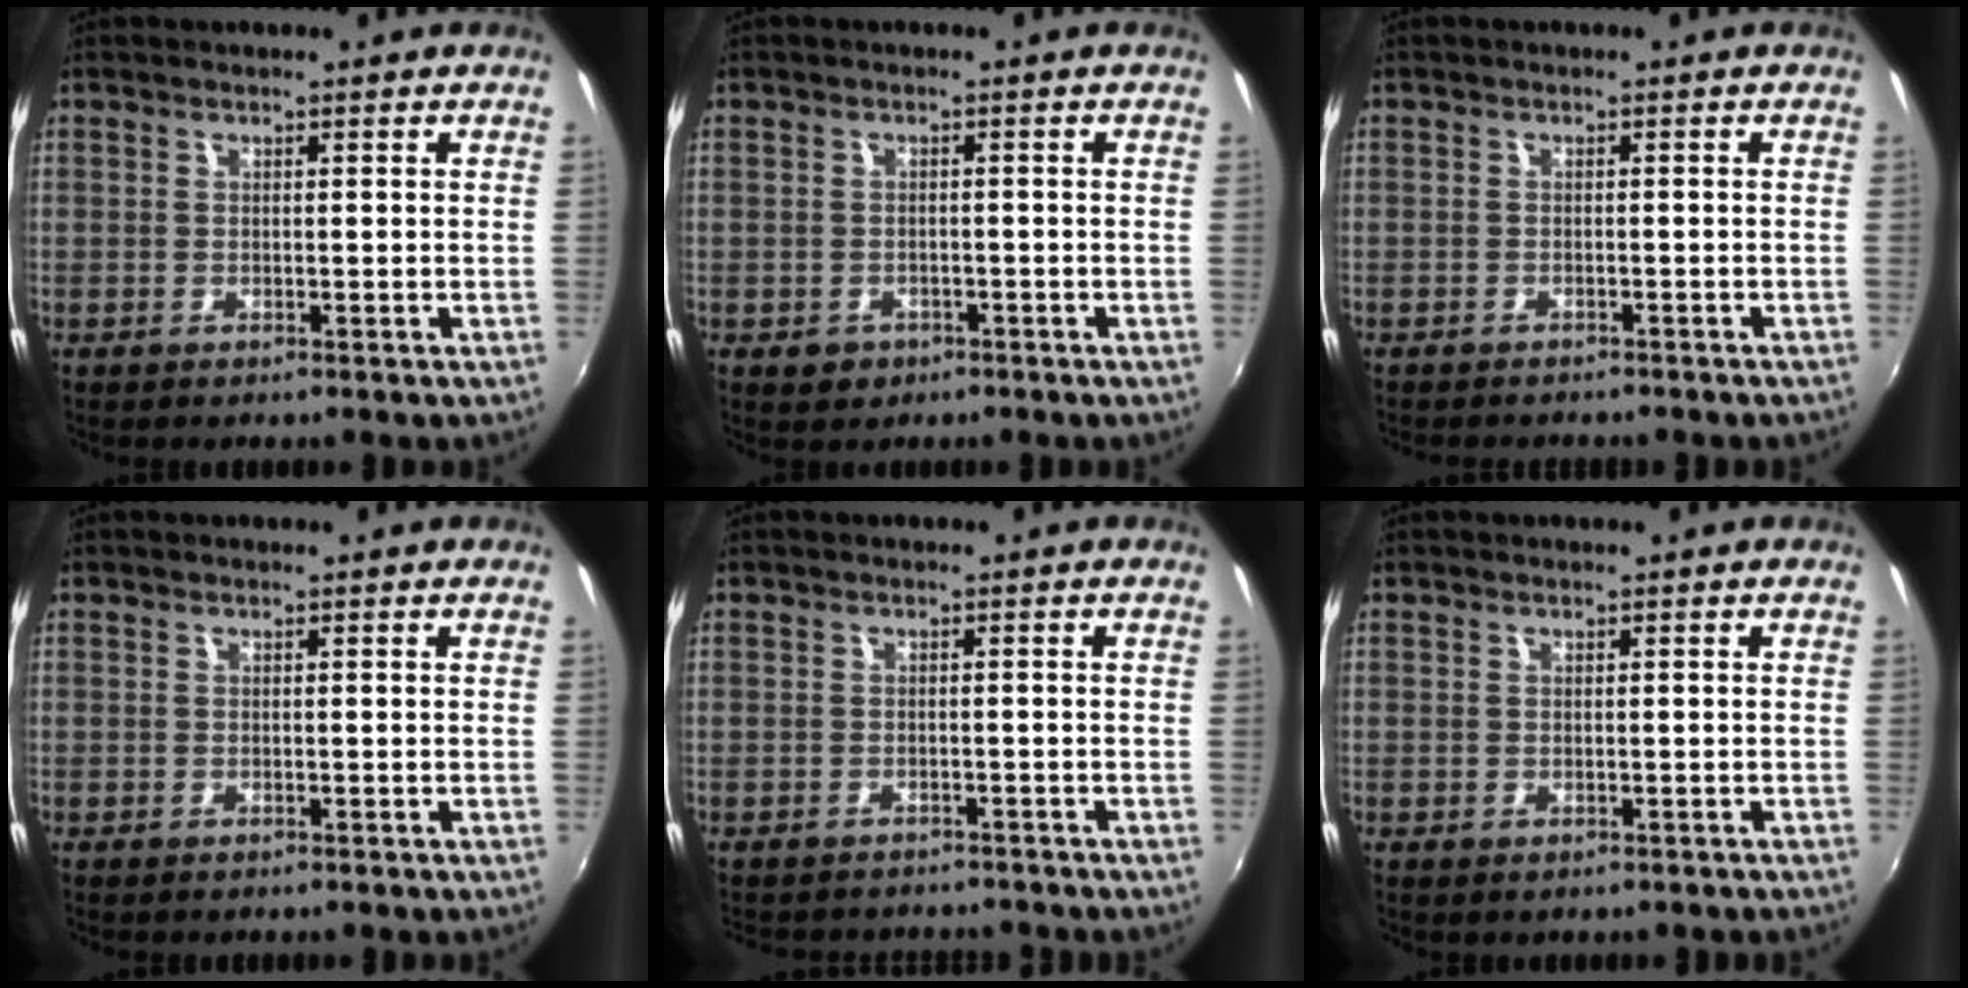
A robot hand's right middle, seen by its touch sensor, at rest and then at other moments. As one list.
[{"total": 2.8, "force": [-1.3, 2.3, 0.9], "torque": [-0.023, -0.001, -0.016]}, {"total": 3.5, "force": [-3.2, 0.8, 1.2], "torque": [-0.030, -0.011, -0.046]}, {"total": 0.7, "force": [-0.6, 0.2, 0.2], "torque": [-0.007, -0.001, -0.009]}, {"total": 6.8, "force": [-6.2, 2.0, 1.9], "torque": [-0.050, -0.019, -0.088]}, {"total": 0.8, "force": [-0.5, 0.5, 0.4], "torque": [-0.007, -0.001, -0.005]}]